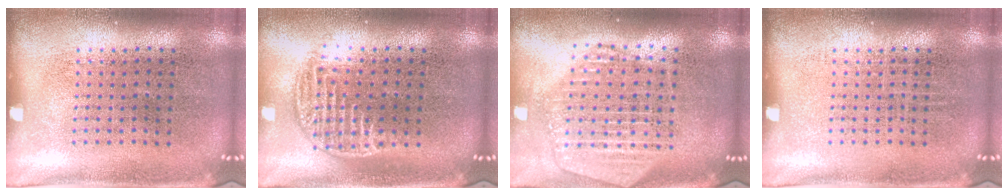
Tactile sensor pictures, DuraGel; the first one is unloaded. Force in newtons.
{"total": 1.1, "press": 1.0, "slide": 0.5}
{"total": 2.2, "press": 2.0, "slide": 1.0}
{"total": 0.0}